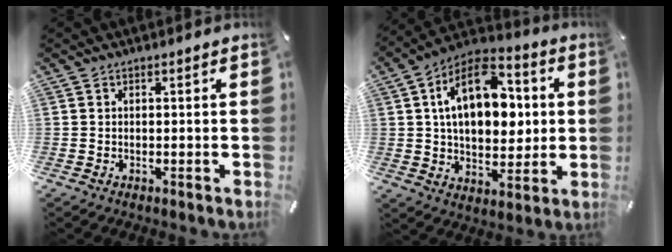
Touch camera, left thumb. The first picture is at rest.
{"total": 18.6, "force": [4.6, 11.9, 13.6], "torque": [-0.227, -0.014, 0.077]}